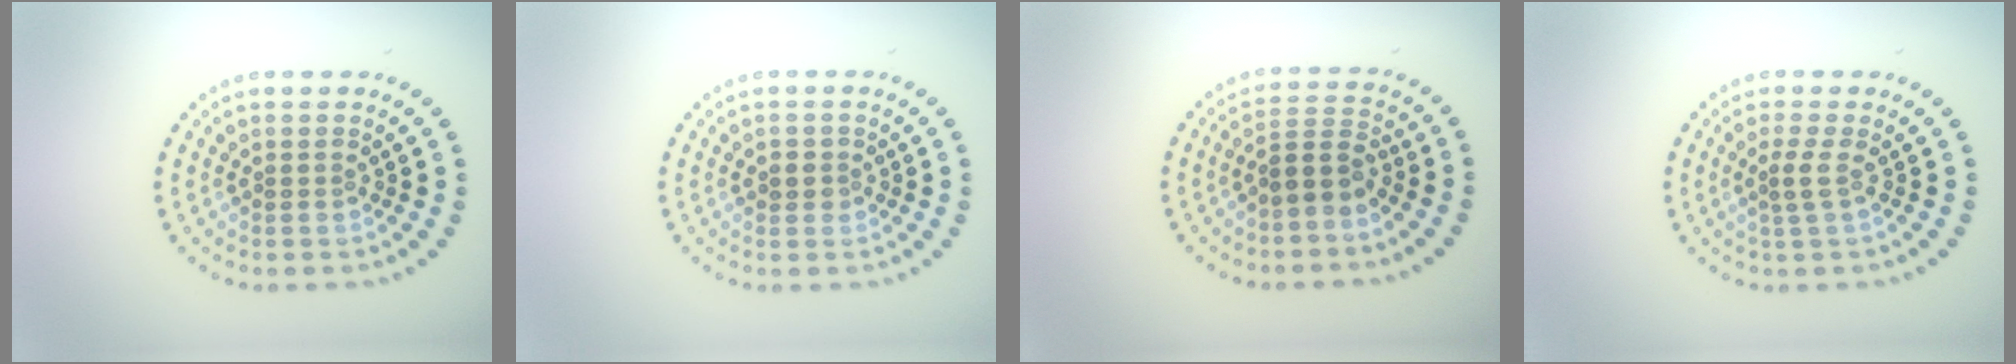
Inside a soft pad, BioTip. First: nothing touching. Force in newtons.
{"total": 1.3, "press": 1.2, "slide": 0.5}
{"total": 2.7, "press": 2.1, "slide": 1.6}
{"total": 1.3, "press": 1.0, "slide": 0.9}